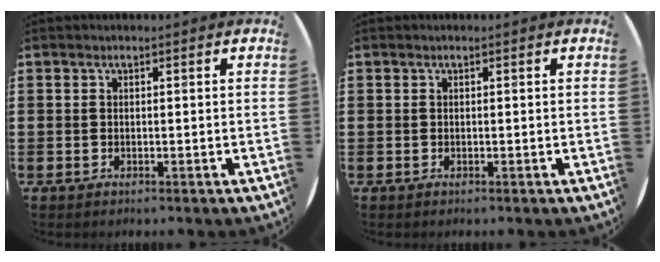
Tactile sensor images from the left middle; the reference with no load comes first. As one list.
[{"total": 0.0}]